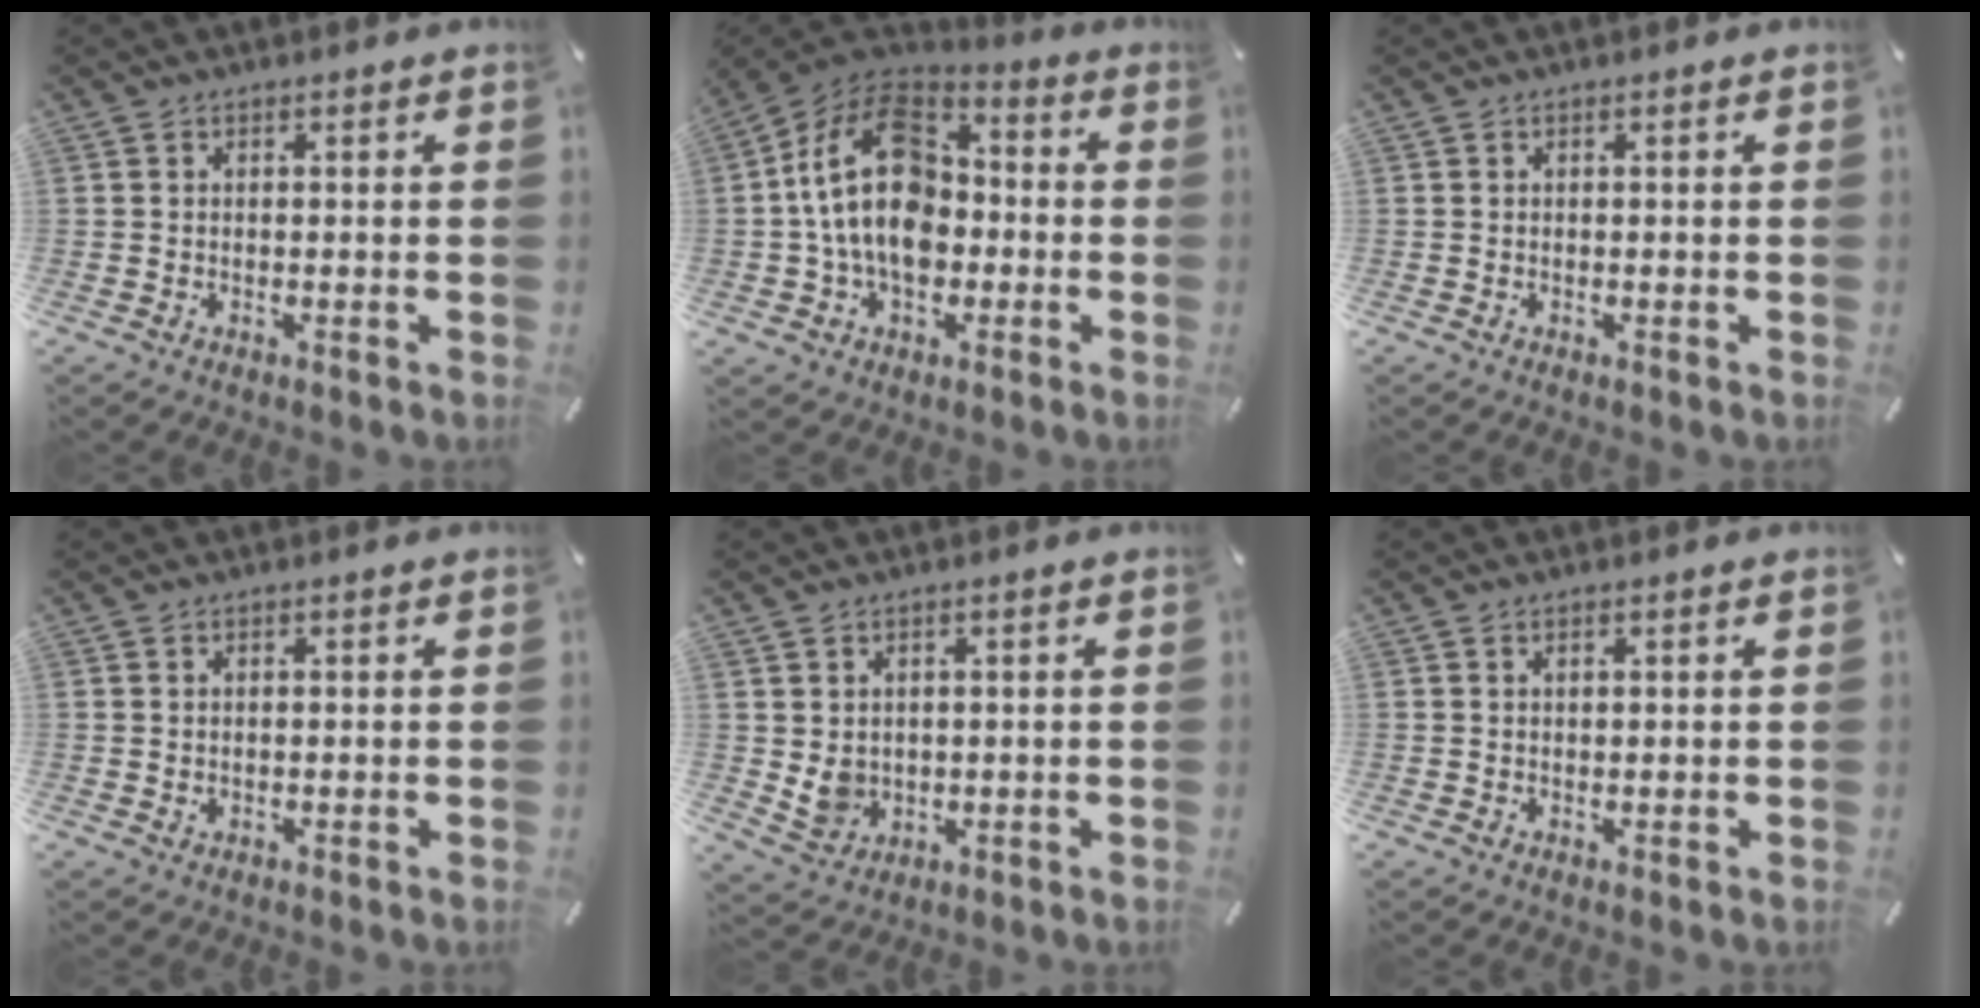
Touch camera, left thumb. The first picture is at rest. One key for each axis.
{"total": 19.2, "fx": -1.1, "fy": 14.0, "fz": 13.0, "tx": -0.260, "ty": 0.014, "tz": -0.025}
{"total": 0.0}
{"total": 0.7, "fx": 0.2, "fy": 0.6, "fz": 0.3, "tx": 0.001, "ty": 0.000, "tz": 0.002}
{"total": 5.0, "fx": 1.3, "fy": 4.7, "fz": 1.3, "tx": -0.029, "ty": -0.007, "tz": 0.025}
{"total": 0.8, "fx": 0.4, "fy": 0.4, "fz": 0.6, "tx": -0.011, "ty": 0.001, "tz": 0.007}